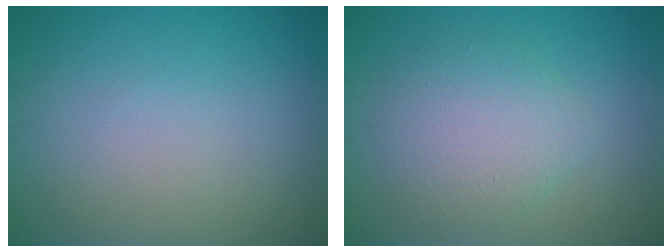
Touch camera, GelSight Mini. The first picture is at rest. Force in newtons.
{"total": 4.1, "press": 4.1, "slide": 0.2}